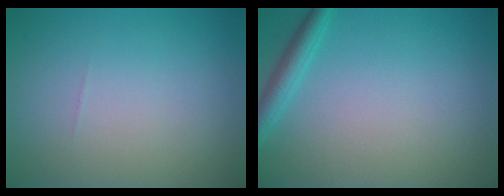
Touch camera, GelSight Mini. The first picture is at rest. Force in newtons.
{"total": 2.1, "press": 2.0, "slide": 0.2}